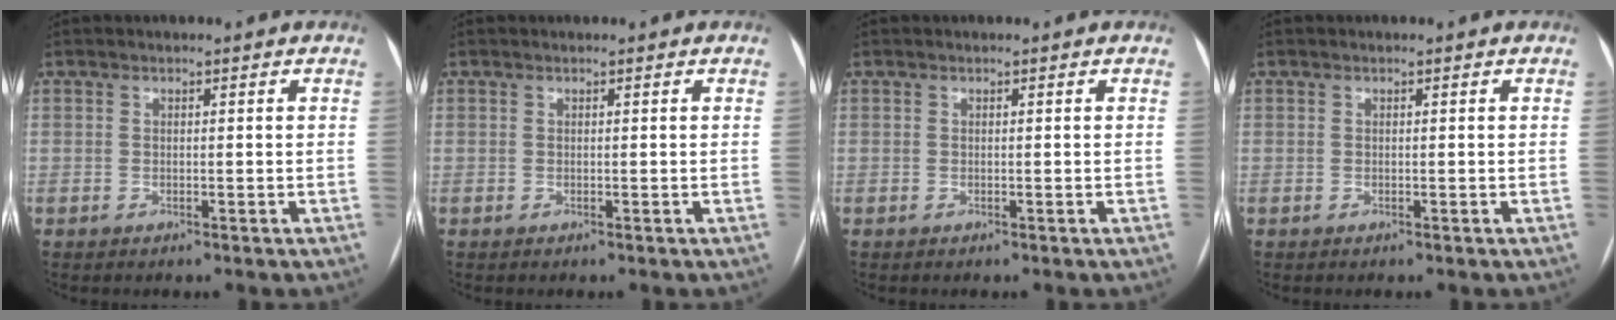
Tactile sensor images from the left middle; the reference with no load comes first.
{"total": 0.0}
{"total": 0.0}
{"total": 0.0}